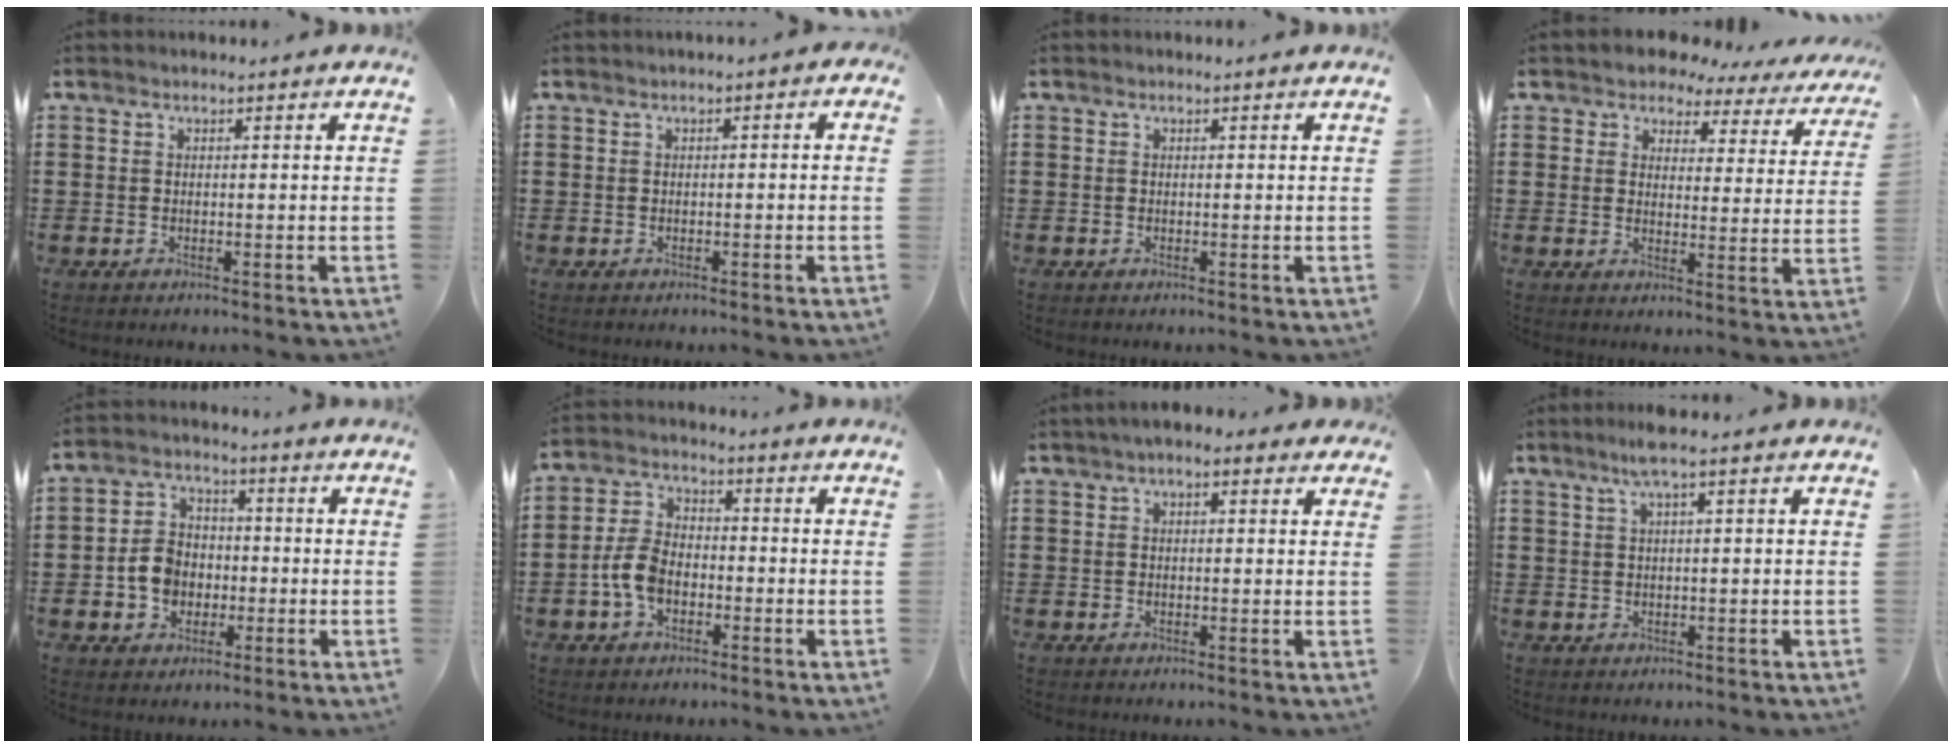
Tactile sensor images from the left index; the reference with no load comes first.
{"total": 0.8, "force": [-0.7, 0.4, 0.2], "torque": [-0.007, 0.001, -0.015]}
{"total": 0.0}
{"total": 4.2, "force": [3.6, 1.8, 0.8], "torque": [-0.040, -0.016, 0.060]}
{"total": 6.4, "force": [-1.2, 5.4, 3.3], "torque": [-0.084, 0.012, -0.025]}
{"total": 6.1, "force": [-1.9, 3.9, 4.3], "torque": [-0.118, -0.001, -0.045]}
{"total": 2.3, "force": [1.2, 1.0, 1.8], "torque": [-0.037, 0.009, 0.019]}
{"total": 2.9, "force": [1.5, -0.2, 2.4], "torque": [-0.049, 0.001, 0.026]}